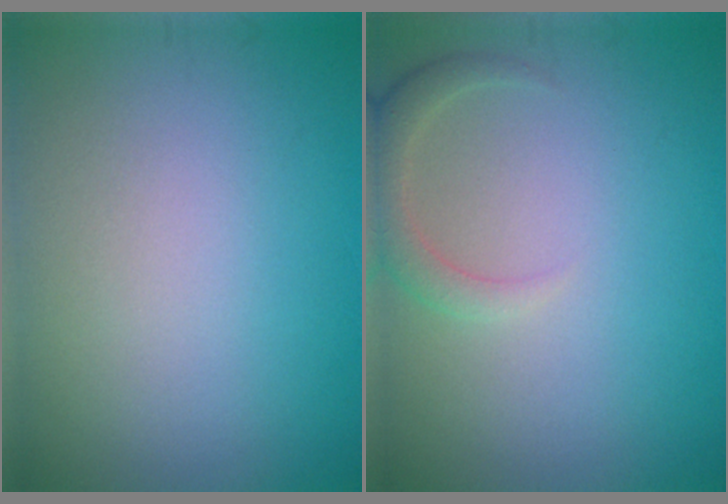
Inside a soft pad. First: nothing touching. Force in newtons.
{"total": 2.2, "press": 2.2, "slide": 0.3}